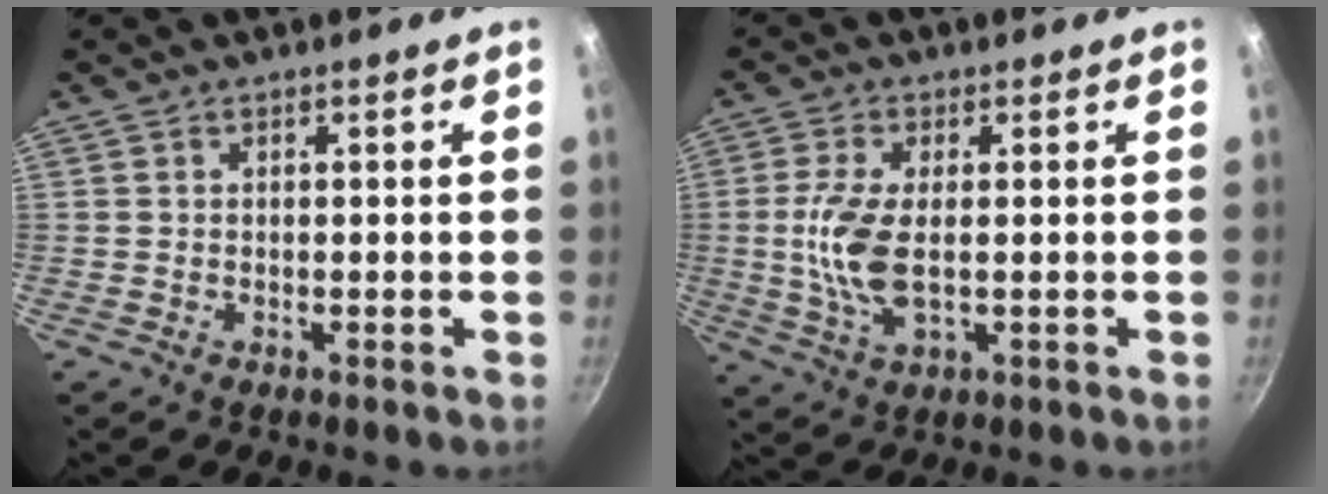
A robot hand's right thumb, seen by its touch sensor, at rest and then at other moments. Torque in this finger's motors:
{"motor_torque": [-0.34, 0.89, 0.57, -0.14, 0.10]}